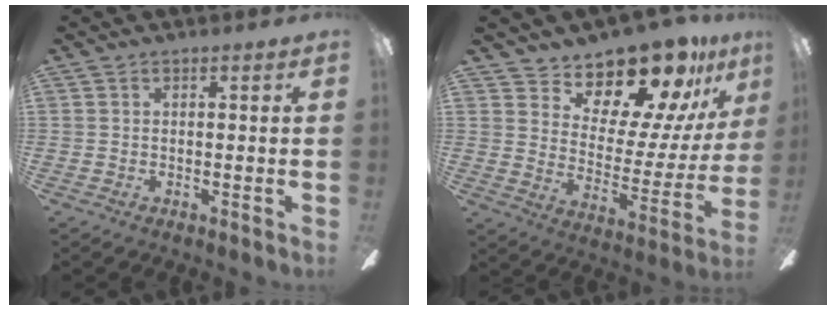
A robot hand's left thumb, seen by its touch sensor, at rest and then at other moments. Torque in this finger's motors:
{"motor_torque": [0.55, 0.68, 1.16, -1.52, 0.04]}